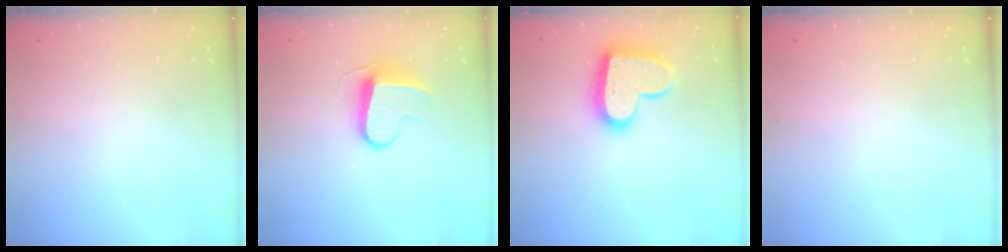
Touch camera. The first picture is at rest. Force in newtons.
{"total": 9.0, "press": 9.0, "slide": 0.5}
{"total": 17.6, "press": 17.5, "slide": 1.3}
{"total": 0.0}